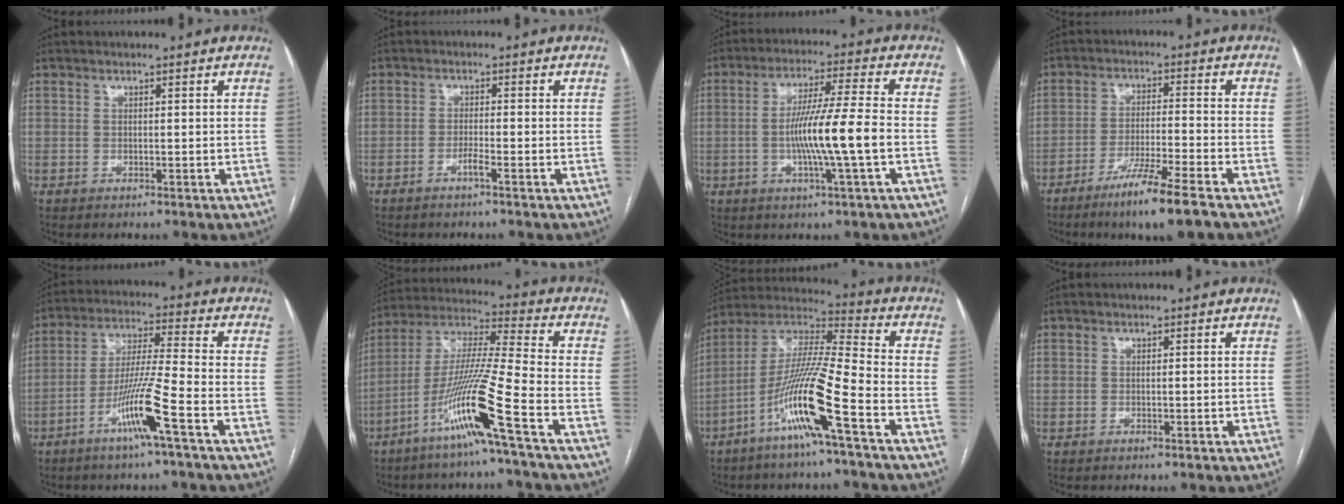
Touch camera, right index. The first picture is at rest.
{"total": 1.6, "force": [-1.1, -0.2, 1.2], "torque": [-0.023, 0.001, -0.022]}
{"total": 10.6, "force": [-2.0, -0.8, 10.4], "torque": [-0.189, -0.003, -0.040]}
{"total": 8.7, "force": [-6.0, -0.8, 6.3], "torque": [-0.113, -0.026, -0.111]}
{"total": 10.3, "force": [-5.2, -1.1, 8.9], "torque": [-0.174, -0.007, -0.103]}
{"total": 15.4, "force": [-7.7, -1.9, 13.2], "torque": [-0.269, -0.020, -0.151]}
{"total": 14.7, "force": [-6.9, -0.8, 12.9], "torque": [-0.261, -0.008, -0.138]}
{"total": 0.0}